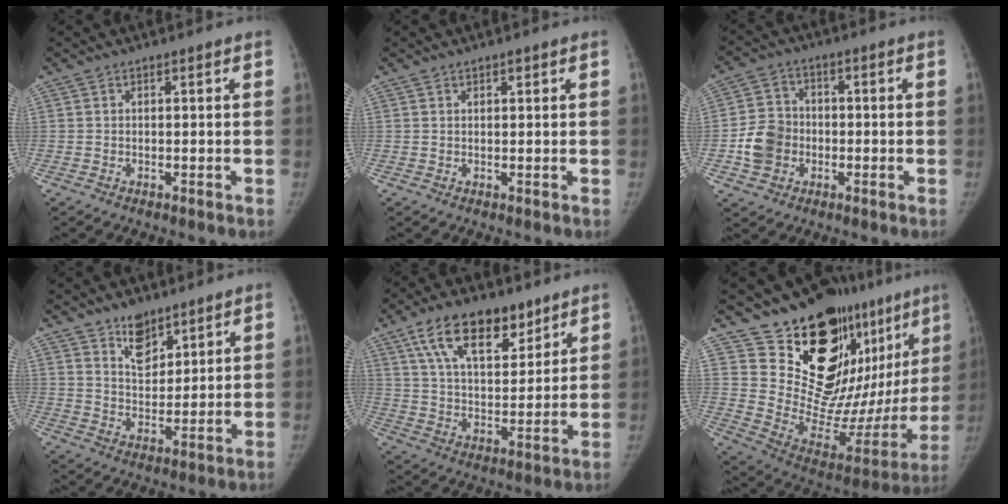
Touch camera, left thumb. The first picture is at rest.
{"total": 1.1, "force": [0.7, 0.5, 0.6], "torque": [-0.003, -0.003, 0.009]}
{"total": 8.5, "force": [-1.9, 7.4, 3.8], "torque": [-0.050, 0.018, -0.037]}
{"total": 7.4, "force": [5.2, 4.1, 3.3], "torque": [-0.027, -0.040, 0.093]}
{"total": 16.3, "force": [9.7, 8.1, 10.2], "torque": [-0.131, -0.038, 0.171]}
{"total": 25.0, "force": [17.4, 11.1, 14.2], "torque": [-0.145, -0.140, 0.261]}